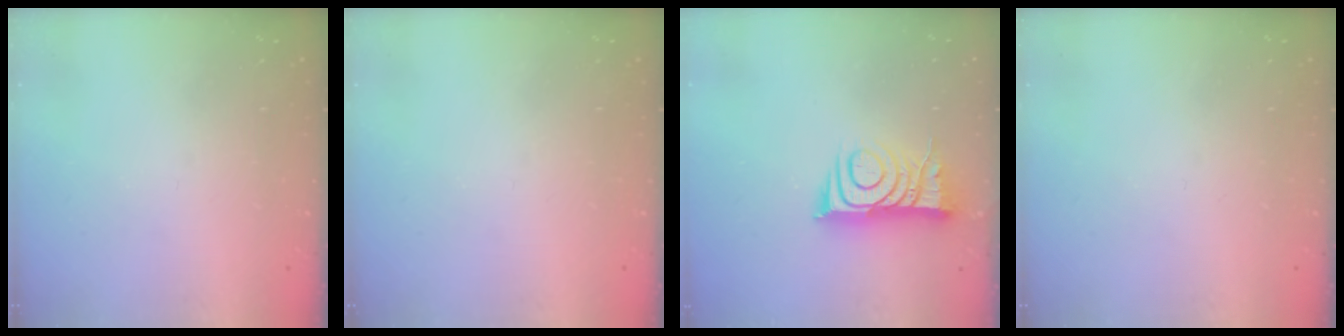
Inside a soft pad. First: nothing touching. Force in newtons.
{"total": 0.0}
{"total": 9.4, "press": 9.4, "slide": 0.6}
{"total": 0.0}